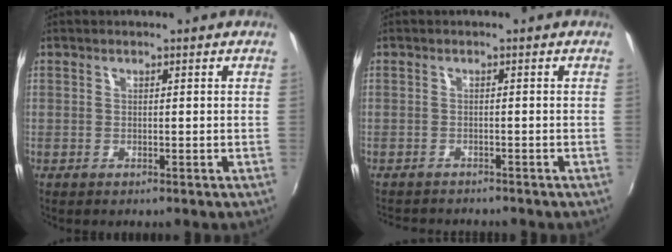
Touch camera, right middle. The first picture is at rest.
{"total": 4.3, "force": [-4.1, 0.9, 1.0], "torque": [-0.031, -0.014, -0.066]}